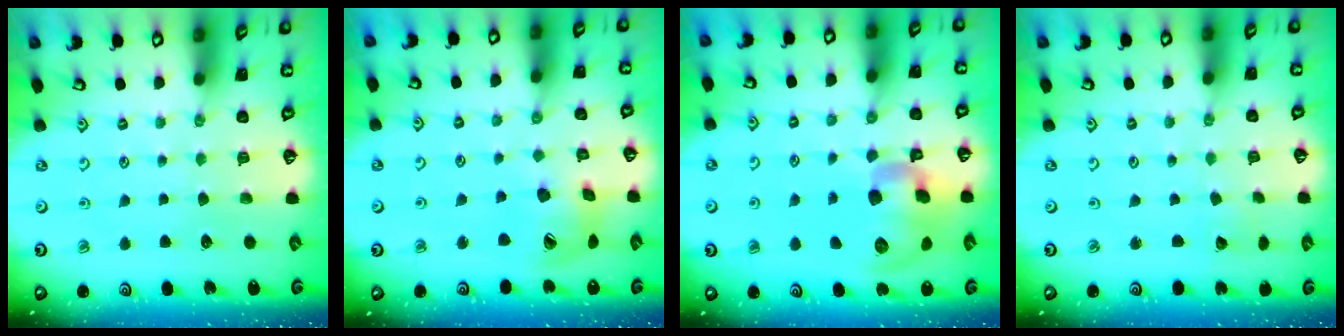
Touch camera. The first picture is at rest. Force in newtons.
{"total": 14.2, "press": 14.0, "slide": 2.0}
{"total": 15.7, "press": 15.4, "slide": 2.8}
{"total": 1.8, "press": 1.8, "slide": 0.2}